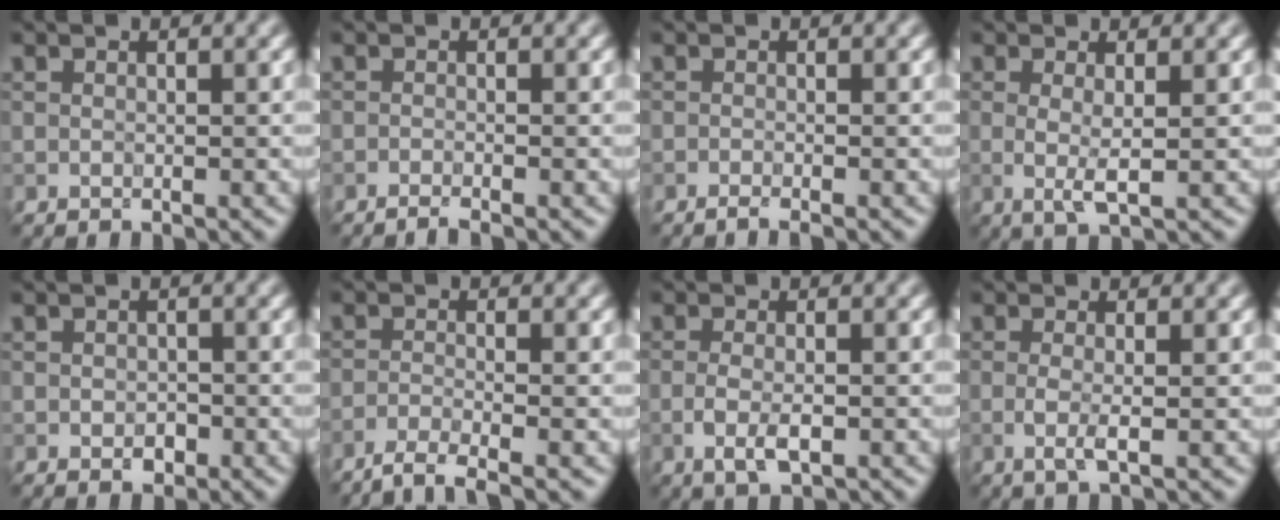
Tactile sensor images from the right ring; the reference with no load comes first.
{"total": 1.4, "force": [-1.1, 0.1, 0.9], "torque": [-0.017, 0.001, -0.025]}
{"total": 1.5, "force": [-1.0, 0.3, 1.1], "torque": [-0.014, -0.002, -0.017]}
{"total": 2.2, "force": [0.0, 0.3, 2.2], "torque": [-0.048, -0.005, 0.001]}
{"total": 1.2, "force": [-0.4, 0.9, 0.7], "torque": [-0.011, 0.000, -0.008]}
{"total": 3.2, "force": [-2.4, 0.5, 2.0], "torque": [-0.037, -0.001, -0.058]}
{"total": 2.8, "force": [-1.0, 1.0, 2.5], "torque": [-0.058, -0.004, -0.022]}
{"total": 2.0, "force": [-0.2, 0.5, 2.0], "torque": [-0.044, -0.005, -0.008]}